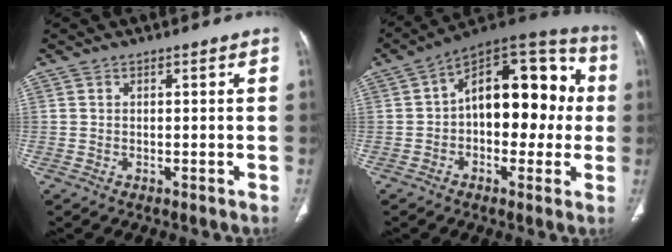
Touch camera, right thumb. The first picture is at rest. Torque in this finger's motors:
{"motor_torque": [-0.26, 0.96, 1.42, 0.27, 0.36]}